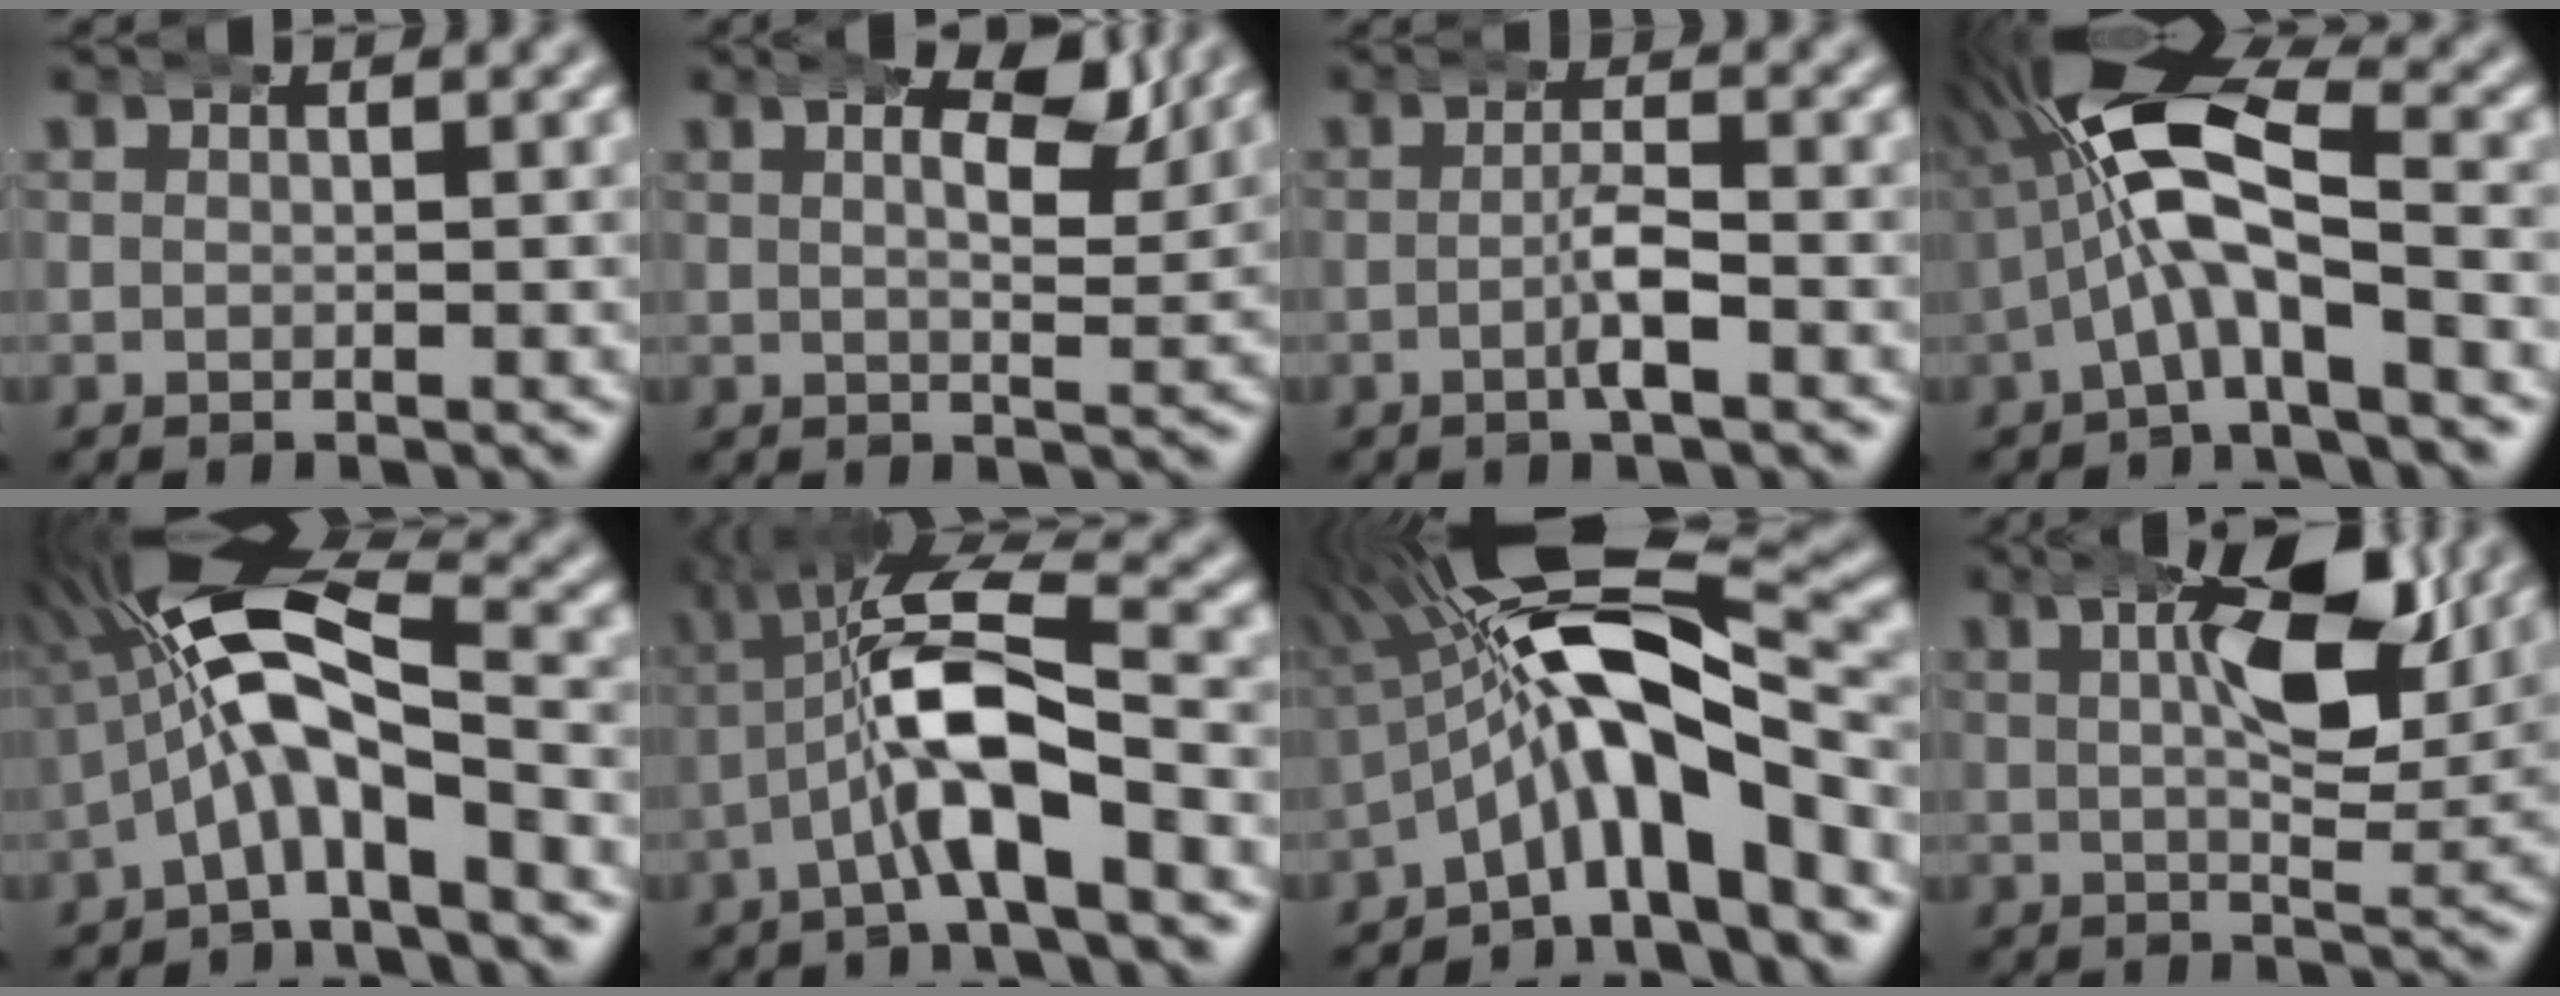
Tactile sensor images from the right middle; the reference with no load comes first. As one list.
[{"total": 5.4, "force": [3.1, 2.2, 3.9], "torque": [-0.038, 0.007, 0.032]}, {"total": 2.2, "force": [-0.8, 0.2, 2.0], "torque": [-0.035, 0.002, -0.022]}, {"total": 10.9, "force": [1.8, 5.7, 9.2], "torque": [-0.179, -0.003, 0.020]}, {"total": 9.8, "force": [1.0, 5.1, 8.4], "torque": [-0.169, -0.010, 0.010]}, {"total": 8.0, "force": [0.1, 3.3, 7.3], "torque": [-0.130, 0.002, -0.008]}, {"total": 10.5, "force": [-0.3, 4.7, 9.4], "torque": [-0.161, 0.005, -0.012]}, {"total": 8.4, "force": [4.0, 2.8, 6.8], "torque": [-0.102, 0.008, 0.054]}]